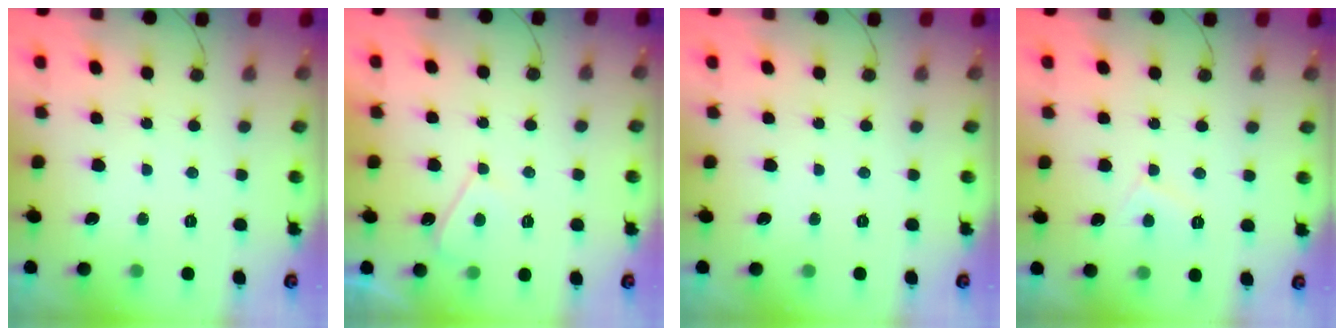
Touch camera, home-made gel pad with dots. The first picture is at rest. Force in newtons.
{"total": 2.8, "press": 2.7, "slide": 0.5}
{"total": 0.0}
{"total": 5.5, "press": 5.5, "slide": 0.6}